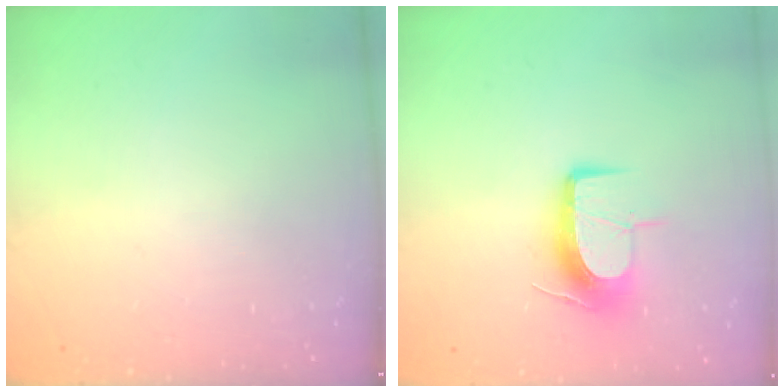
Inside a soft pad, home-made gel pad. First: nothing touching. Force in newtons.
{"total": 11.1, "press": 11.1, "slide": 0.5}